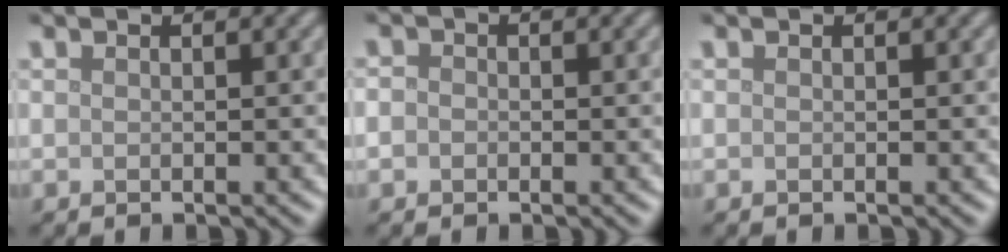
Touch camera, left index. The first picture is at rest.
{"total": 1.4, "force": [-0.1, 1.3, 0.5], "torque": [-0.003, 0.000, -0.015]}
{"total": 0.0}